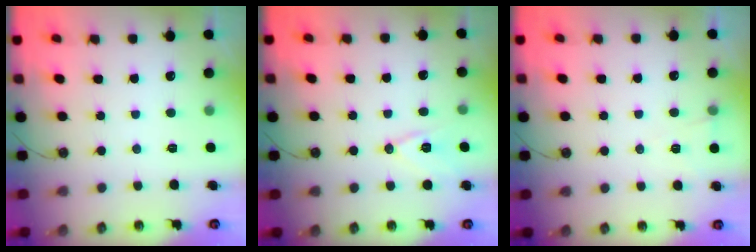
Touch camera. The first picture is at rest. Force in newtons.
{"total": 10.0, "press": 9.3, "slide": 3.6}
{"total": 5.1, "press": 2.5, "slide": 4.4}